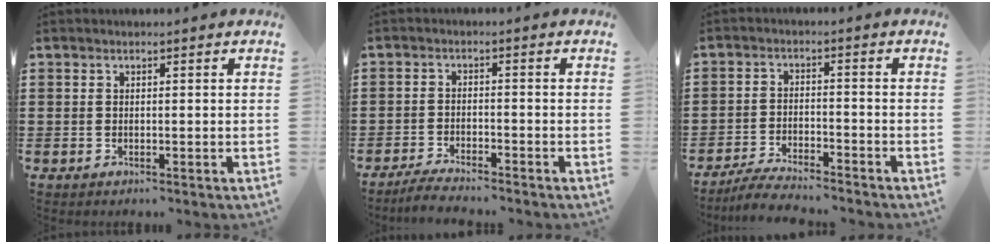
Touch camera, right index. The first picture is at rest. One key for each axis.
{"total": 2.8, "fx": -2.8, "fy": -0.1, "fz": 0.5, "tx": -0.013, "ty": 0.002, "tz": -0.055}
{"total": 4.2, "fx": -4.1, "fy": 0.0, "fz": 1.0, "tx": -0.027, "ty": -0.002, "tz": -0.083}